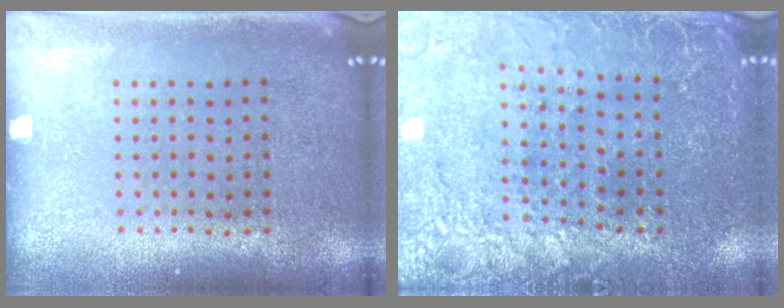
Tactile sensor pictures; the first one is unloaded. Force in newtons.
{"total": 2.7, "press": 2.7, "slide": 0.3}